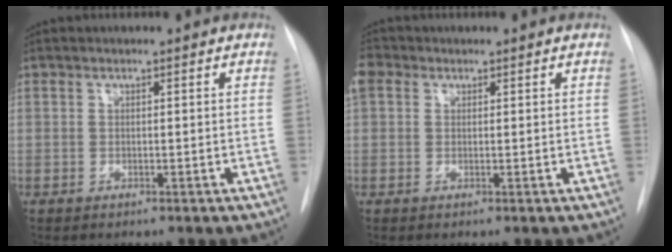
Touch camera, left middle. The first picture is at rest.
{"total": 3.2, "force": [1.4, 2.6, 1.3], "torque": [-0.039, 0.022, 0.029]}